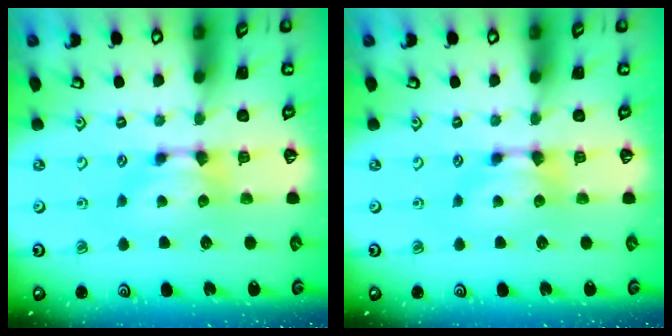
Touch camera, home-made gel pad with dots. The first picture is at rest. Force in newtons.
{"total": 0.0}